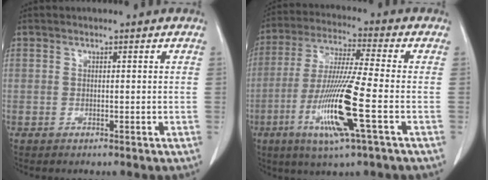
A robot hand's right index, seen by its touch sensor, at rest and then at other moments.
{"total": 14.0, "force": [-4.6, -0.2, 13.2], "torque": [-0.271, -0.021, -0.091]}